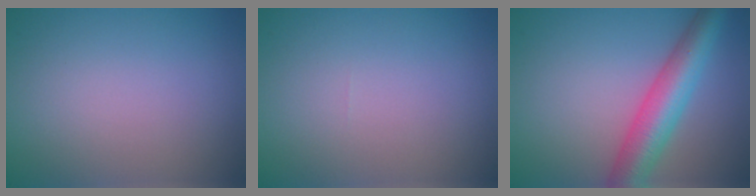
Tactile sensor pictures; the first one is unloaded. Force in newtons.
{"total": 0.0}
{"total": 6.3, "press": 6.3, "slide": 0.2}